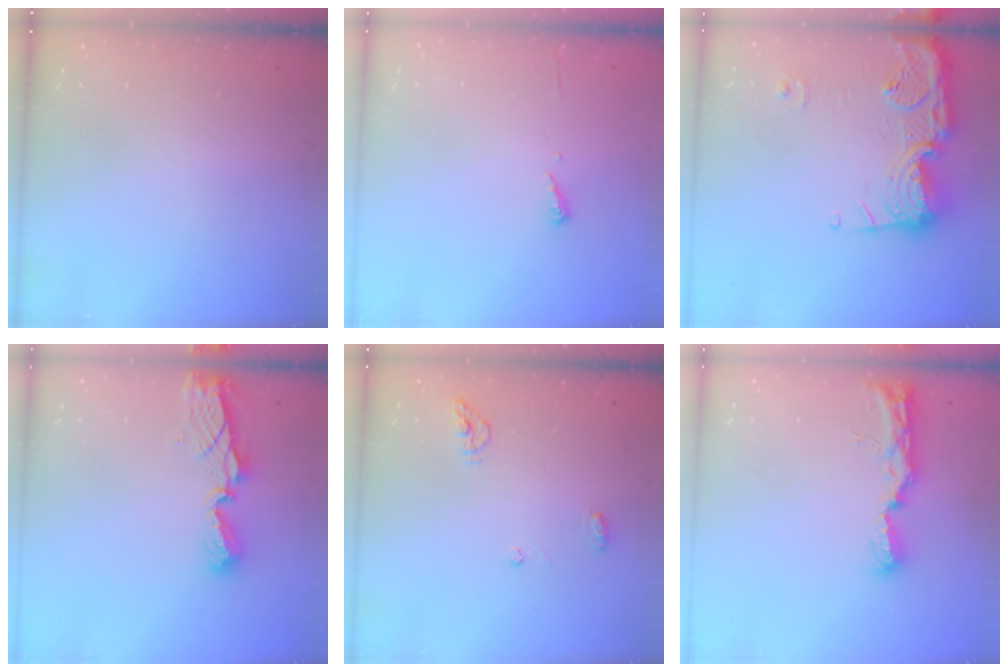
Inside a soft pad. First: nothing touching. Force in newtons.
{"total": 3.5, "press": 3.4, "slide": 0.4}
{"total": 17.8, "press": 17.7, "slide": 1.5}
{"total": 8.1, "press": 8.1, "slide": 0.5}
{"total": 5.3, "press": 5.3, "slide": 0.2}
{"total": 9.4, "press": 9.2, "slide": 2.0}